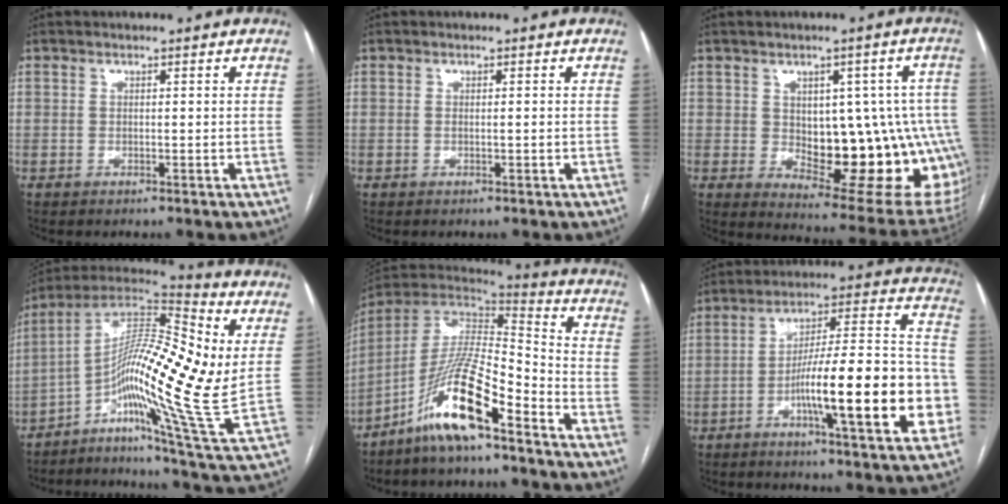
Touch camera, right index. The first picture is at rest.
{"total": 0.5, "force": [0.0, 0.0, 0.5], "torque": [-0.012, 0.002, 0.003]}
{"total": 19.3, "force": [-1.7, 8.7, 17.2], "torque": [-0.153, 0.019, 0.009]}
{"total": 20.1, "force": [0.4, 2.2, 20.0], "torque": [-0.367, 0.026, -0.012]}
{"total": 14.9, "force": [-9.5, 2.2, 11.2], "torque": [-0.219, 0.003, -0.173]}
{"total": 20.8, "force": [-6.3, 2.7, 19.6], "torque": [-0.264, 0.018, -0.089]}